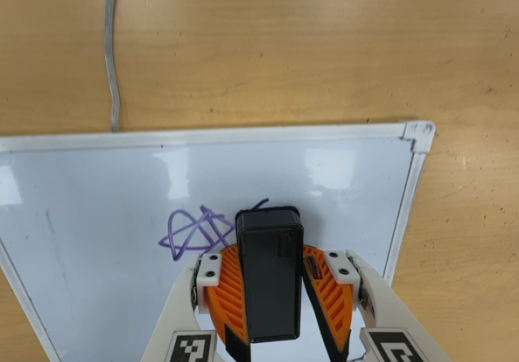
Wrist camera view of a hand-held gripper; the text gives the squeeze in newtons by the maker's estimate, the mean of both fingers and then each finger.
{"total": 12.9, "left": 15.2, "right": 10.5}